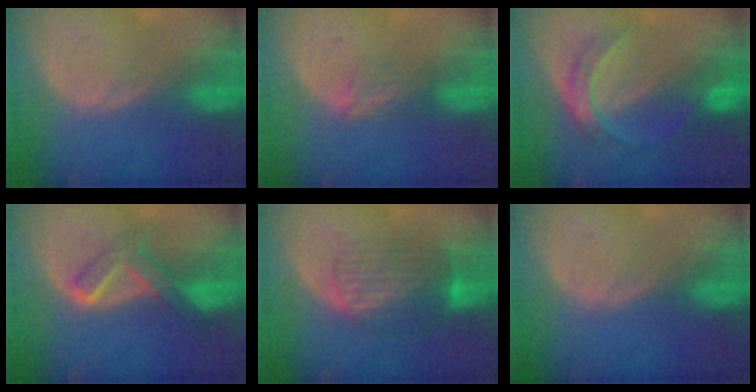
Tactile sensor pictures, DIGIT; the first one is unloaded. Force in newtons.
{"total": 2.4, "press": 1.9, "slide": 1.5}
{"total": 6.1, "press": 6.1, "slide": 0.3}
{"total": 5.9, "press": 5.7, "slide": 1.6}
{"total": 8.0, "press": 7.1, "slide": 3.7}
{"total": 0.0}